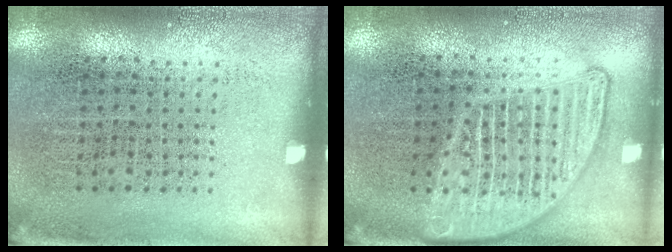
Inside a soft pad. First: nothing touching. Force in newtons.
{"total": 2.1, "press": 2.1, "slide": 0.2}